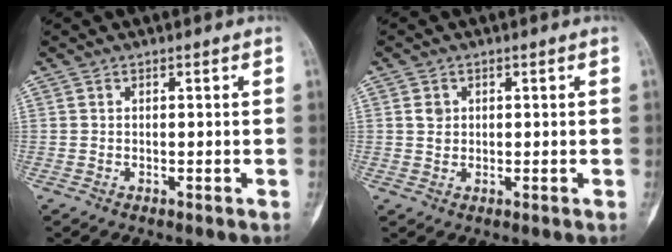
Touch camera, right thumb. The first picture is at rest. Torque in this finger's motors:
{"motor_torque": [-0.46, -0.19, 0.18, 0.18, 0.01]}